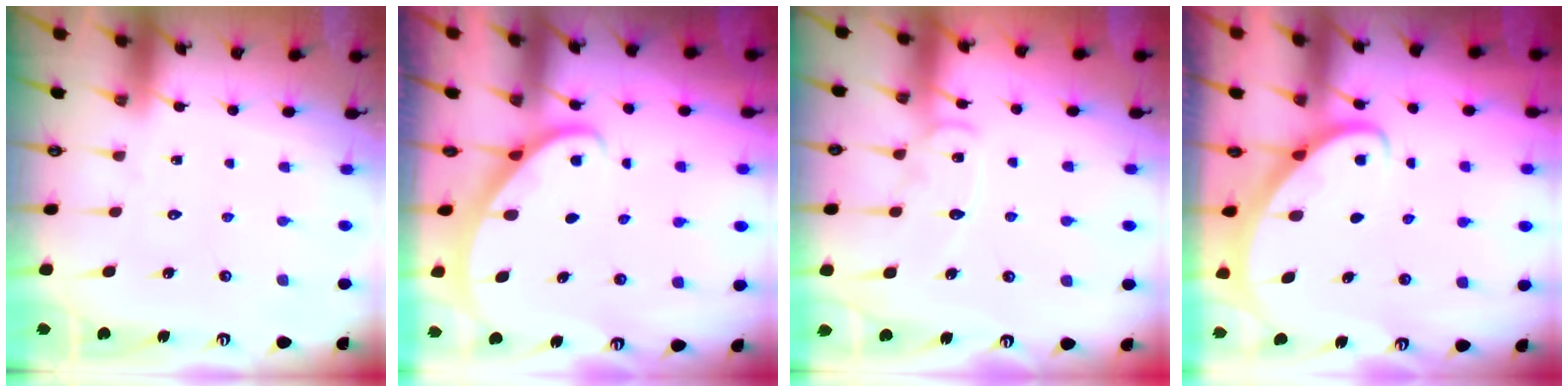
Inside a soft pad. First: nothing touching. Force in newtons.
{"total": 2.3, "press": 2.3, "slide": 0.1}
{"total": 10.3, "press": 10.2, "slide": 0.9}
{"total": 2.8, "press": 2.8, "slide": 0.2}